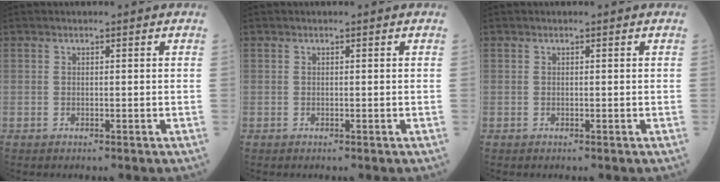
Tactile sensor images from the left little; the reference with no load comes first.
{"total": 0.0}
{"total": 0.0}